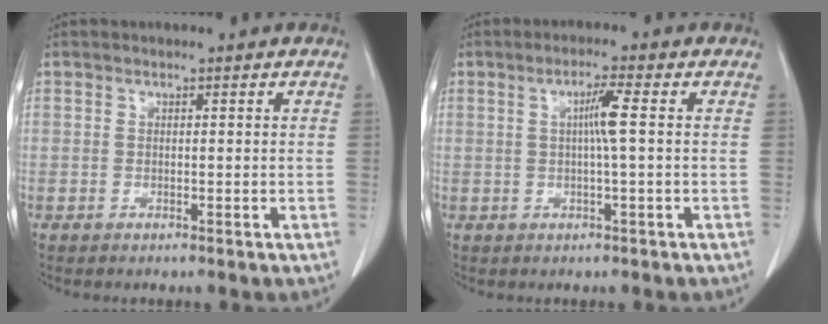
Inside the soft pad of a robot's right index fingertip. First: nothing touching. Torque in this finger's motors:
{"motor_torque": [0.19, 0.07, 0.10, 0.08]}